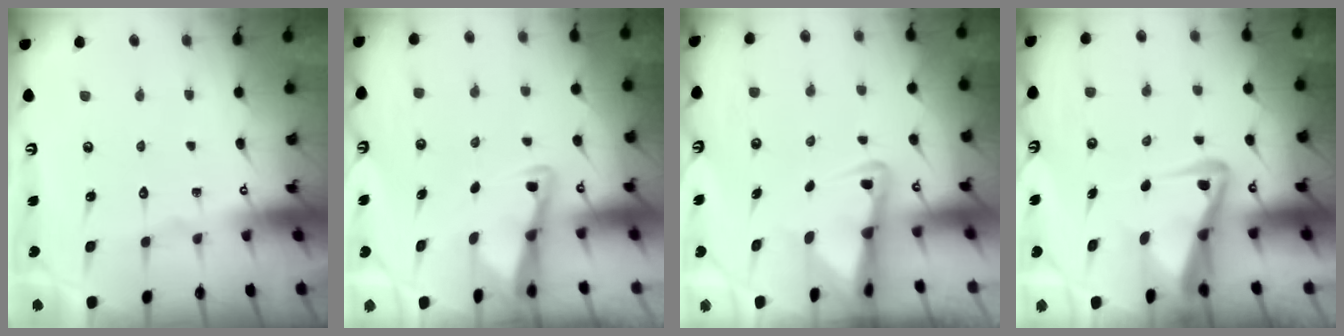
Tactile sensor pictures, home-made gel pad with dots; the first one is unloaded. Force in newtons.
{"total": 3.3, "press": 3.3, "slide": 0.4}
{"total": 3.3, "press": 3.2, "slide": 0.7}
{"total": 6.4, "press": 6.1, "slide": 1.9}